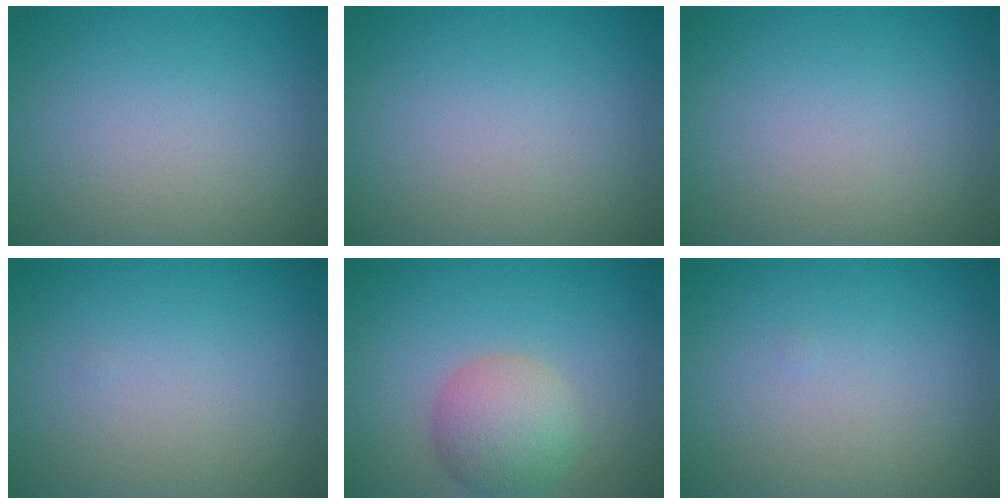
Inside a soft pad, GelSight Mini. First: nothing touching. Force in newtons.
{"total": 0.0}
{"total": 0.0}
{"total": 0.0}
{"total": 4.7, "press": 4.7, "slide": 0.3}
{"total": 0.0}